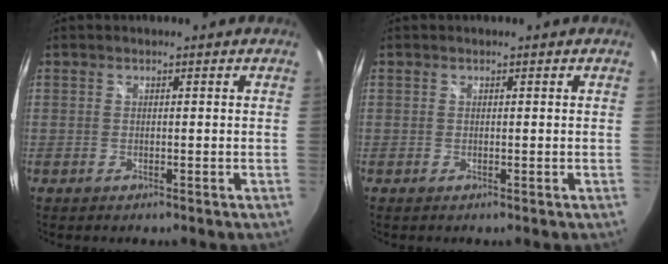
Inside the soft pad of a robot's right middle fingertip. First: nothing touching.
{"total": 0.0}